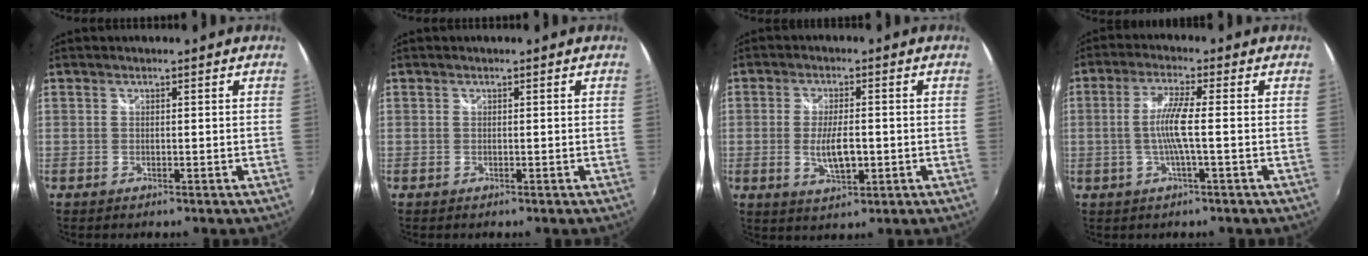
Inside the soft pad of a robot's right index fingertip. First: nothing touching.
{"total": 0.0}
{"total": 6.3, "force": [-1.0, 2.4, 5.7], "torque": [-0.110, -0.010, -0.014]}
{"total": 6.0, "force": [-0.8, -0.2, 6.0], "torque": [-0.123, -0.001, -0.016]}